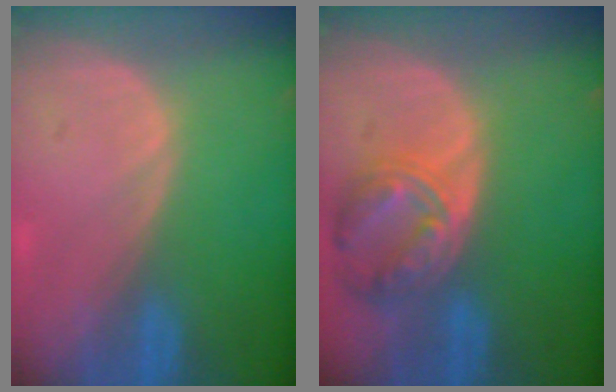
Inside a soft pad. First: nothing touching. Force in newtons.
{"total": 8.3, "press": 7.2, "slide": 4.0}